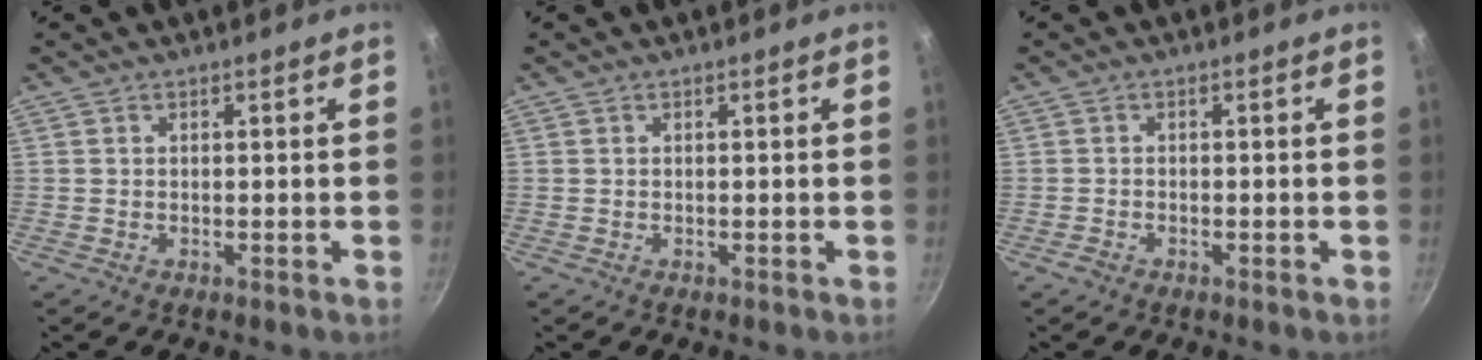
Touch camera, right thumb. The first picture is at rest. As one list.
[{"total": 0.0}, {"total": 1.2, "force": [-0.9, 0.6, 0.5], "torque": [-0.017, 0.008, -0.018]}]